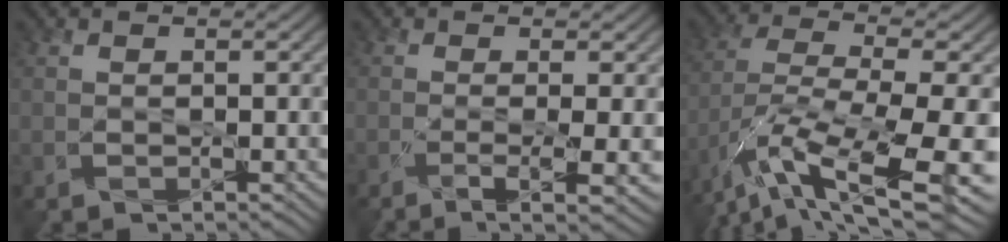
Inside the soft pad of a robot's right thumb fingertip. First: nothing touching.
{"total": 5.3, "force": [-1.5, 1.0, 5.0], "torque": [-0.087, -0.008, -0.025]}
{"total": 16.3, "force": [-9.1, 4.7, 12.7], "torque": [-0.286, -0.020, -0.151]}